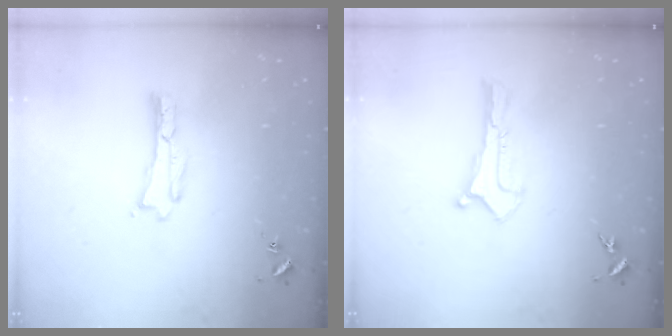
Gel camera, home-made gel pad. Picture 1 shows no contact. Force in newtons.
{"total": 0.0}